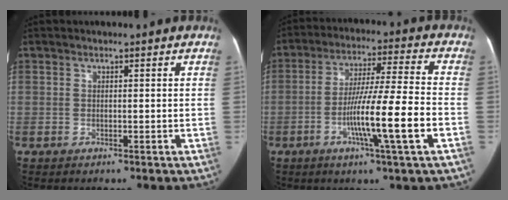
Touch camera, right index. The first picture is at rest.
{"total": 13.6, "force": [-4.4, -0.7, 12.8], "torque": [-0.222, -0.004, -0.080]}